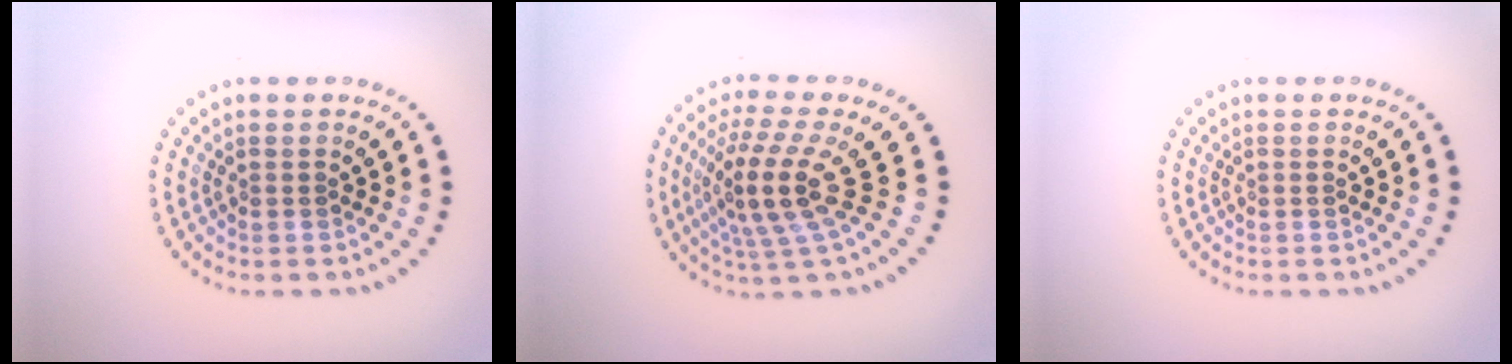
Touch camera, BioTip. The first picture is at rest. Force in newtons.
{"total": 4.7, "press": 3.7, "slide": 2.9}
{"total": 0.0}